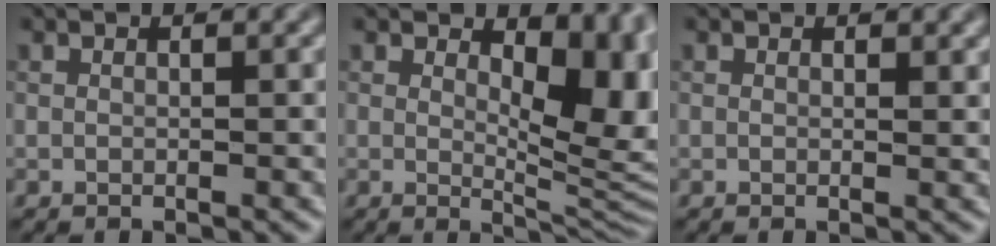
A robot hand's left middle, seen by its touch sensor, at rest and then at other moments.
{"total": 7.8, "force": [2.2, 3.8, 6.5], "torque": [-0.087, -0.015, 0.035]}
{"total": 0.6, "force": [0.4, 0.3, 0.4], "torque": [-0.004, -0.003, 0.006]}